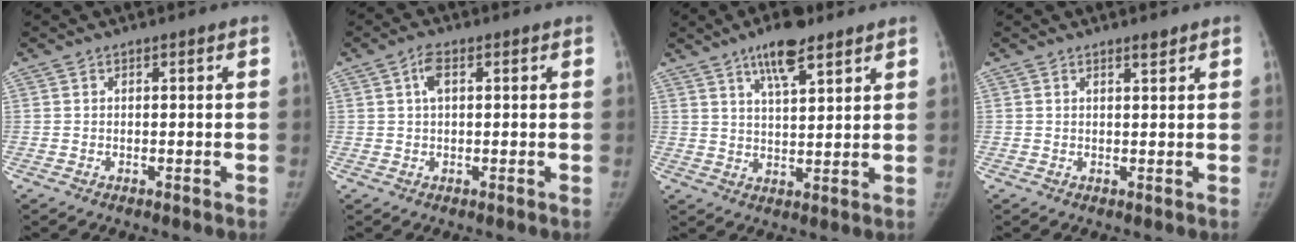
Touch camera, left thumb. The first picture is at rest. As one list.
[{"total": 3.0, "force": [0.8, 1.6, 2.4], "torque": [-0.048, 0.009, 0.015]}, {"total": 8.8, "force": [5.7, 2.8, 6.1], "torque": [-0.087, -0.028, 0.095]}, {"total": 1.2, "force": [1.0, 0.2, 0.6], "torque": [-0.003, -0.009, 0.018]}]